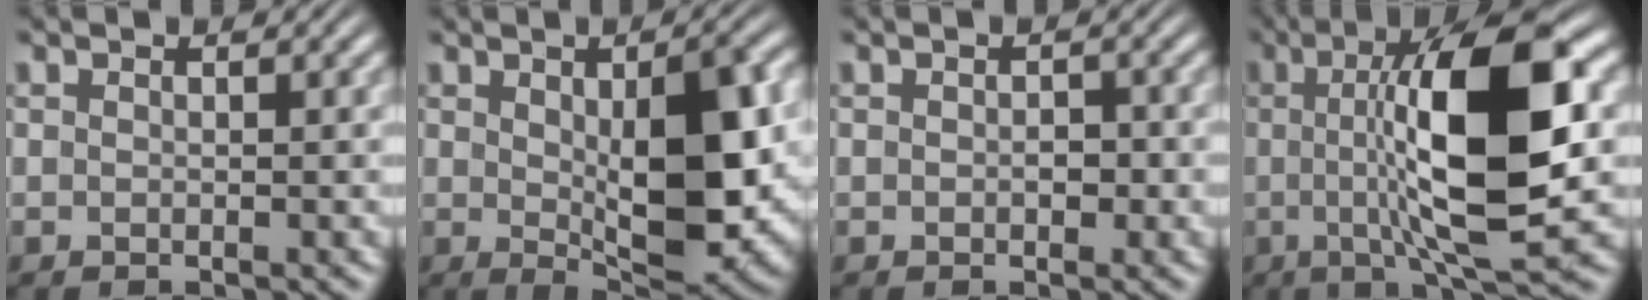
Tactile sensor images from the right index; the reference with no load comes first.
{"total": 8.3, "force": [0.1, 2.6, 7.8], "torque": [-0.121, -0.018, 0.016]}
{"total": 0.9, "force": [-0.4, 0.6, 0.6], "torque": [-0.009, -0.004, -0.005]}
{"total": 14.0, "force": [1.8, 3.6, 13.4], "torque": [-0.216, 0.009, 0.023]}